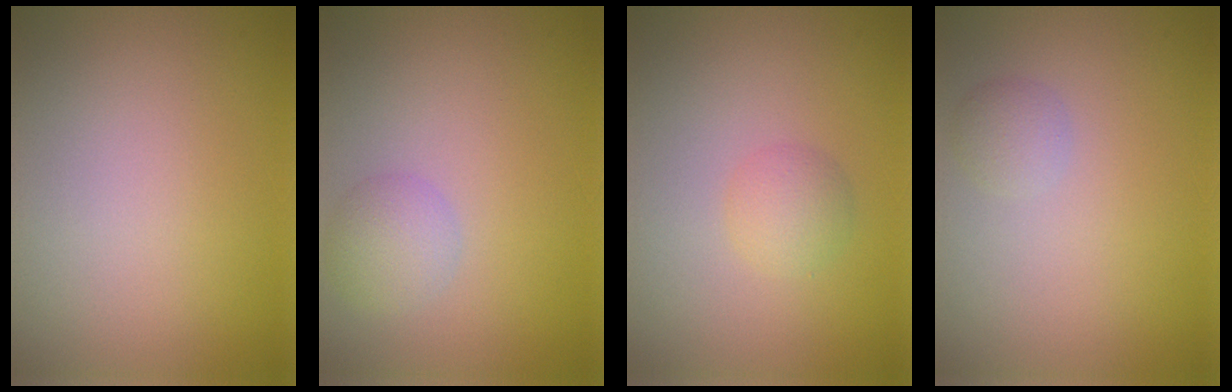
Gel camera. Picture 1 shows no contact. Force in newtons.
{"total": 2.1, "press": 2.1, "slide": 0.1}
{"total": 1.8, "press": 1.8, "slide": 0.0}
{"total": 1.3, "press": 1.3, "slide": 0.2}